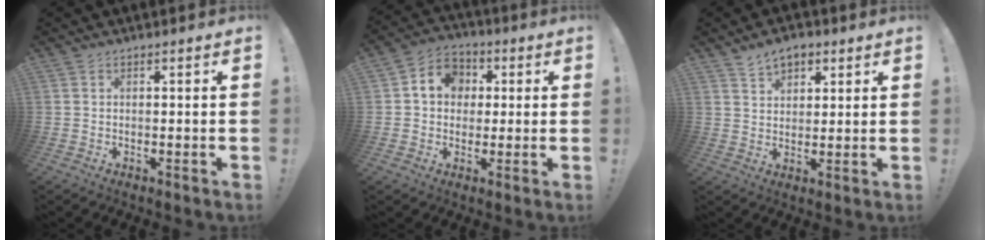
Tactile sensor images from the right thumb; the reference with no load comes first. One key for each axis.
{"total": 8.9, "fx": 1.6, "fy": 7.9, "fz": 3.8, "tx": -0.059, "ty": 0.007, "tz": 0.035}
{"total": 6.2, "fx": 4.1, "fy": 4.0, "fz": 2.4, "tx": -0.038, "ty": -0.016, "tz": 0.076}